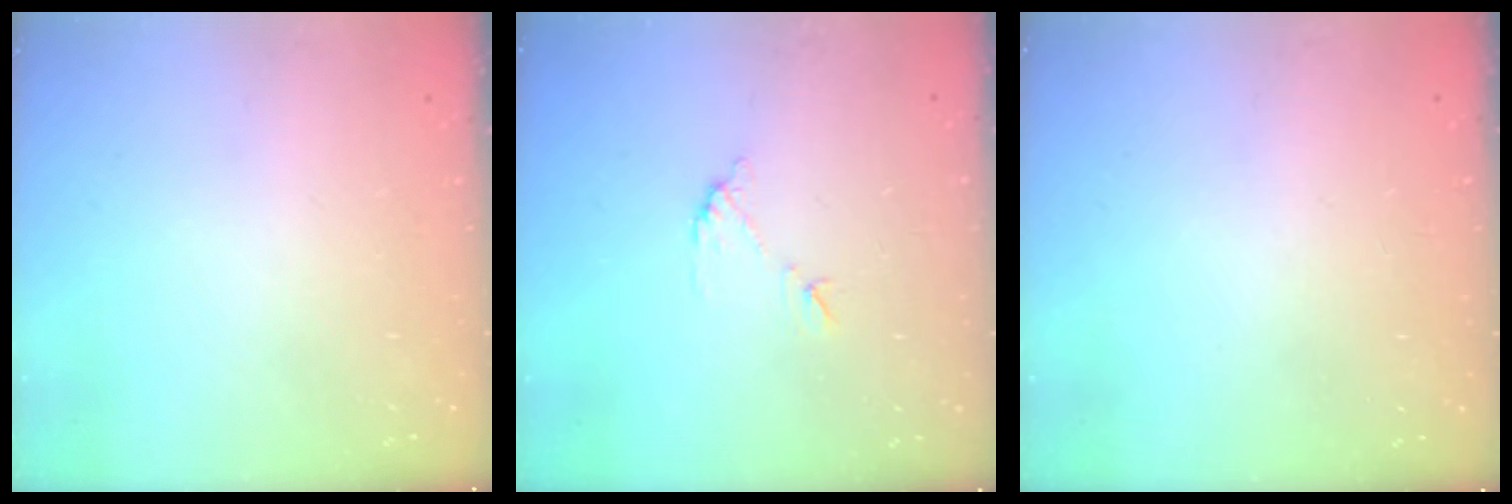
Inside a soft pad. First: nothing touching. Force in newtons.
{"total": 7.6, "press": 7.6, "slide": 0.3}
{"total": 4.2, "press": 4.2, "slide": 0.2}